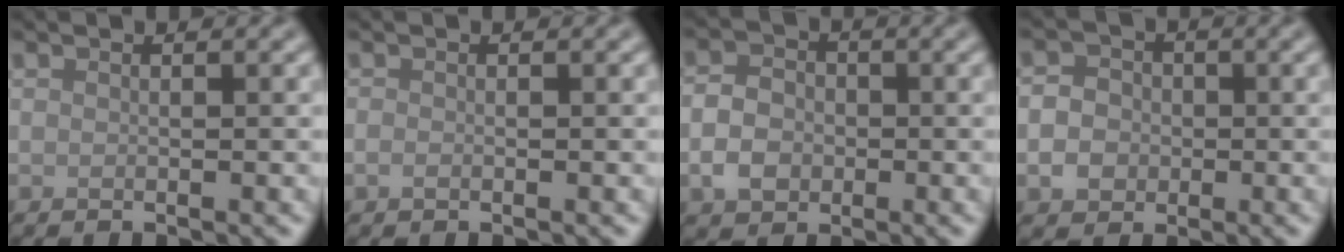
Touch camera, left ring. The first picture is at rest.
{"total": 0.7, "force": [-0.3, 0.4, 0.4], "torque": [-0.008, -0.002, -0.006]}
{"total": 3.5, "force": [-1.0, 2.8, 1.9], "torque": [-0.035, 0.002, -0.024]}
{"total": 2.8, "force": [-0.6, 2.5, 1.2], "torque": [-0.006, -0.001, -0.017]}